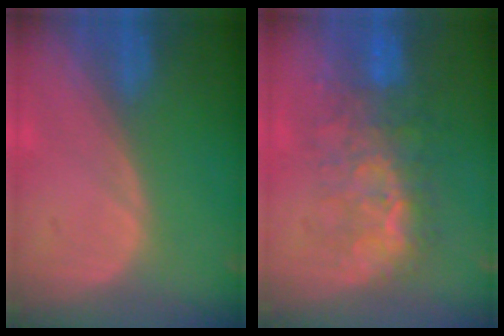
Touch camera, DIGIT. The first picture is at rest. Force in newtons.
{"total": 9.1, "press": 8.5, "slide": 3.1}